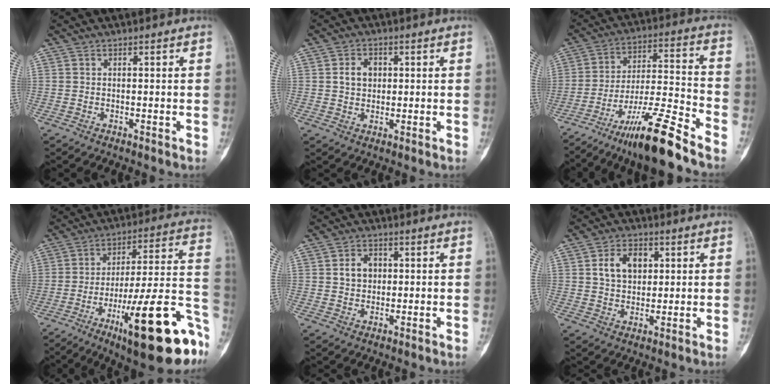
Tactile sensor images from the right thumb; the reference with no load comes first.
{"total": 4.4, "force": [0.8, 3.4, 2.6], "torque": [-0.031, 0.003, 0.014]}
{"total": 15.4, "force": [-11.6, 0.9, 10.1], "torque": [-0.187, 0.072, -0.198]}
{"total": 25.7, "force": [-12.0, 6.1, 22.0], "torque": [-0.271, 0.065, -0.174]}
{"total": 4.7, "force": [0.9, 3.7, 2.7], "torque": [-0.028, 0.003, 0.014]}
{"total": 8.0, "force": [2.2, 5.6, 5.3], "torque": [-0.065, -0.002, 0.038]}